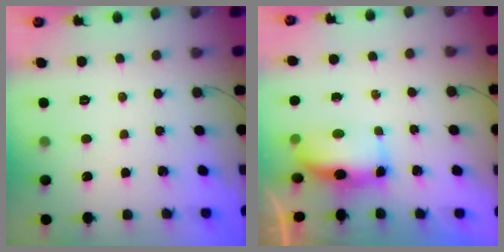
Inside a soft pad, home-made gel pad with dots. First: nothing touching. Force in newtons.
{"total": 13.6, "press": 9.2, "slide": 10.0}